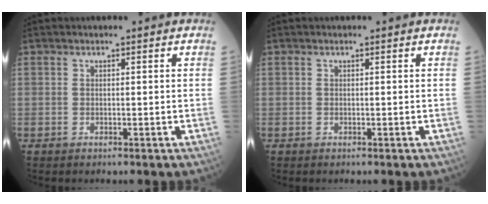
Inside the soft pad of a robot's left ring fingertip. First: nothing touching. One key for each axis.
{"total": 0.0}